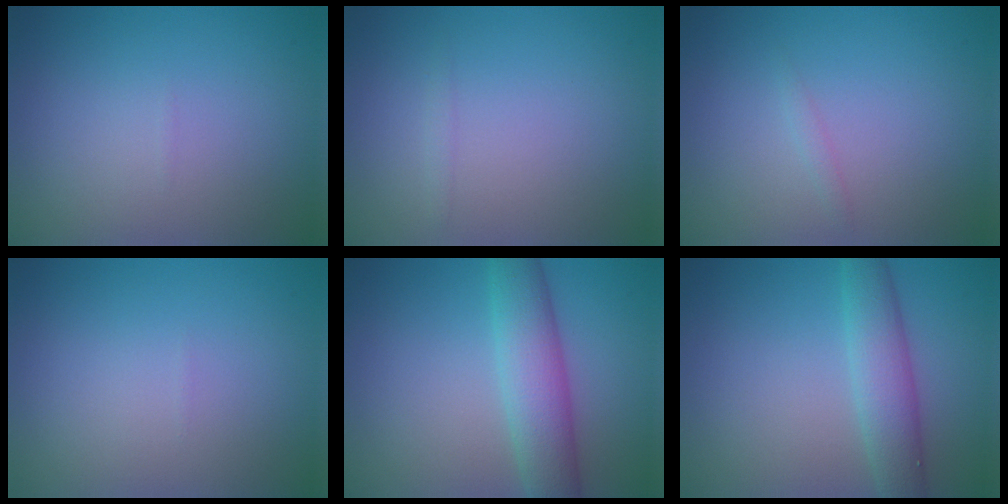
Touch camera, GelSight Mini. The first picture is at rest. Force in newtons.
{"total": 0.5, "press": 0.5, "slide": 0.0}
{"total": 0.6, "press": 0.6, "slide": 0.1}
{"total": 0.0}
{"total": 5.4, "press": 5.4, "slide": 0.1}
{"total": 4.0, "press": 4.0, "slide": 0.1}